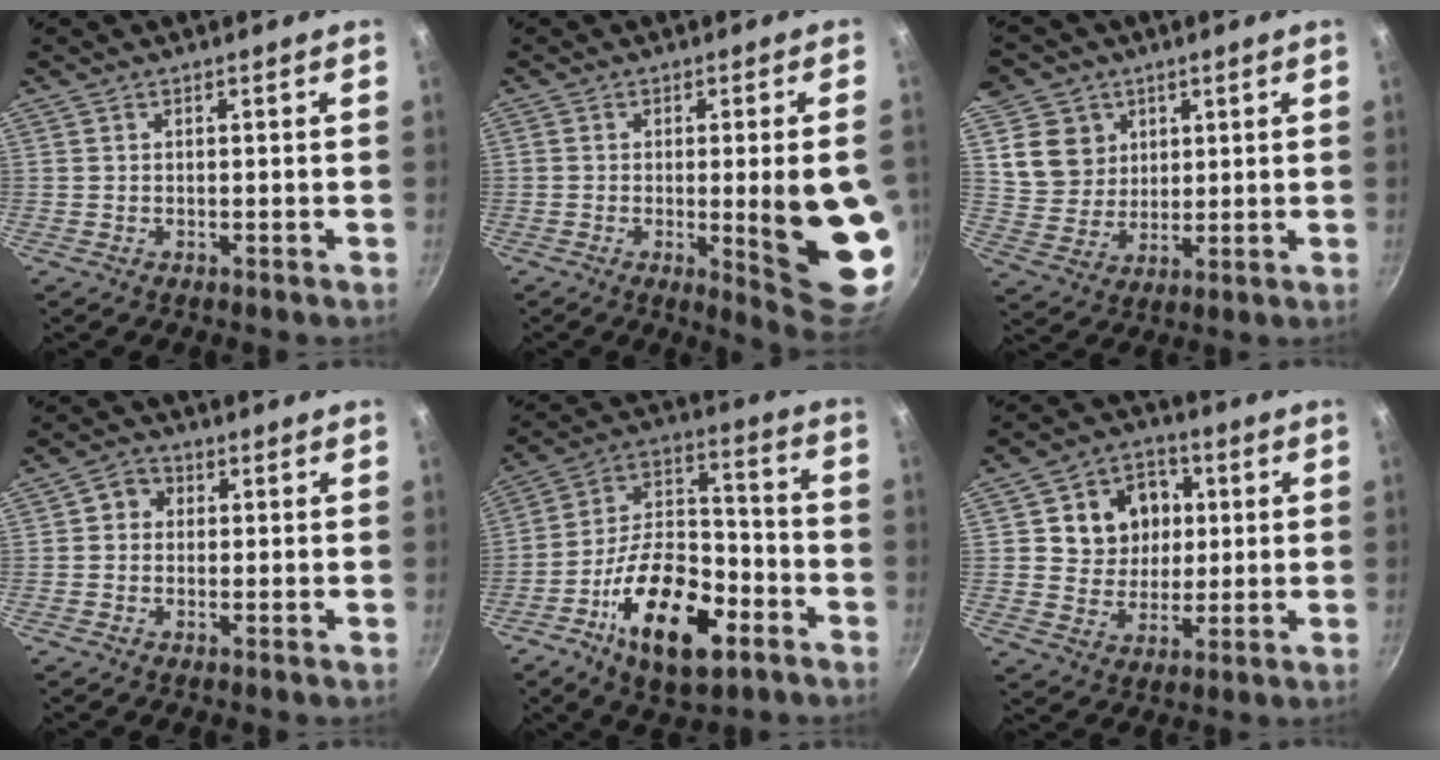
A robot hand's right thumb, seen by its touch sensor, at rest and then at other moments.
{"total": 14.3, "force": [-1.7, 2.3, 14.0], "torque": [-0.165, -0.010, -0.014]}
{"total": 9.9, "force": [4.2, 8.6, 2.5], "torque": [0.001, -0.025, 0.081]}
{"total": 3.5, "force": [0.4, 3.2, 1.3], "torque": [-0.001, 0.004, -0.004]}
{"total": 21.4, "force": [-9.6, 10.6, 15.9], "torque": [-0.245, 0.054, -0.170]}
{"total": 12.4, "force": [2.4, 10.8, 5.6], "torque": [-0.055, 0.002, 0.037]}